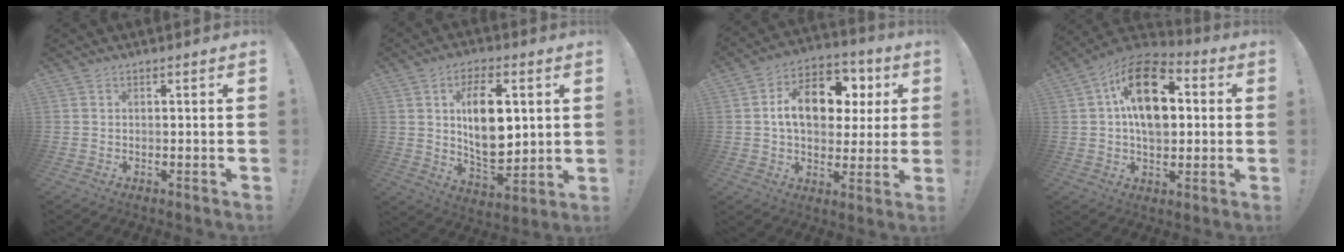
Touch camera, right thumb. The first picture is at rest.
{"total": 15.7, "force": [3.5, 8.6, 12.7], "torque": [-0.207, -0.011, 0.059]}
{"total": 16.2, "force": [3.8, 11.1, 11.1], "torque": [-0.155, -0.006, 0.070]}
{"total": 18.3, "force": [3.5, 11.7, 13.7], "torque": [-0.212, 0.000, 0.061]}